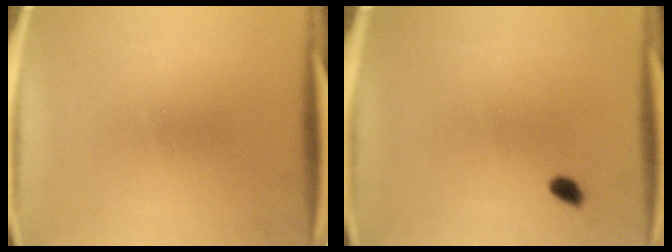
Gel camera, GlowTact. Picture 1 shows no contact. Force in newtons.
{"total": 1.5}